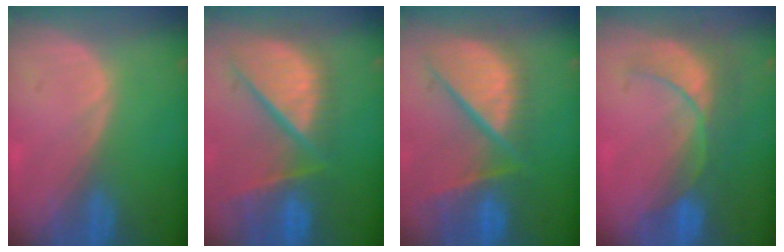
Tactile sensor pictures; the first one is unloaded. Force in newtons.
{"total": 12.6, "press": 10.3, "slide": 7.2}
{"total": 12.4, "press": 10.2, "slide": 7.0}
{"total": 8.6, "press": 7.7, "slide": 3.7}